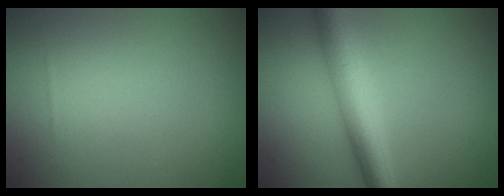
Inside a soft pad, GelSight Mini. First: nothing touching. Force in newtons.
{"total": 5.7, "press": 5.7, "slide": 0.1}